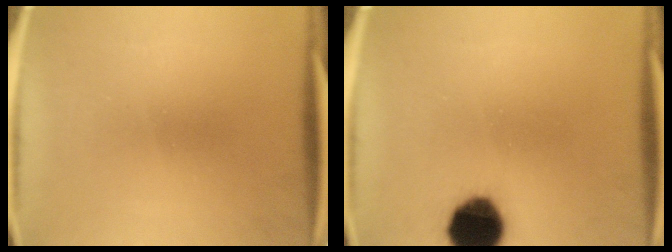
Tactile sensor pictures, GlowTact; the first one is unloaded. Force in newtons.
{"total": 13.1}